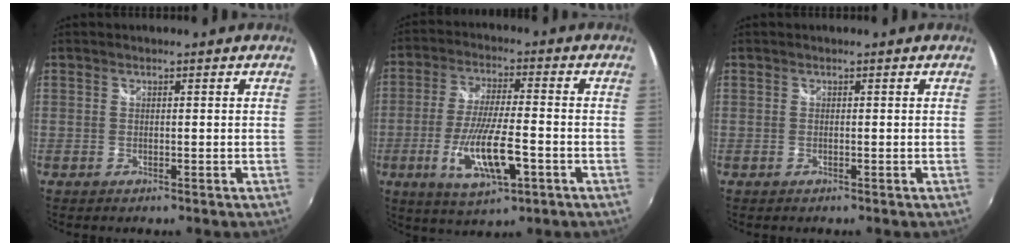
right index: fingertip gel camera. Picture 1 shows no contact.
{"total": 12.4, "force": [-4.4, 3.0, 11.1], "torque": [-0.218, -0.020, -0.076]}
{"total": 0.0}